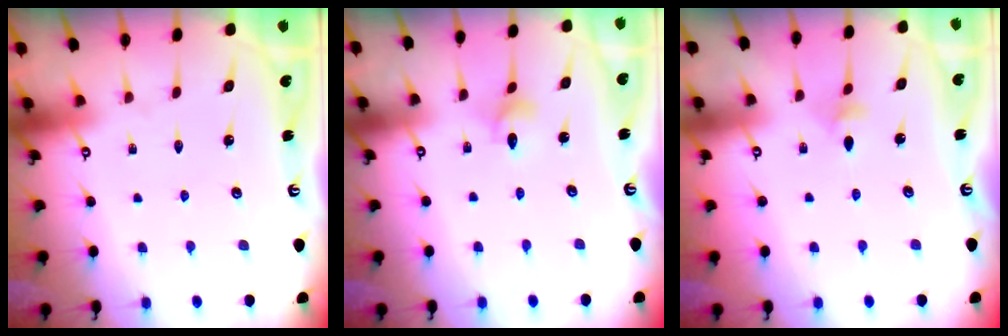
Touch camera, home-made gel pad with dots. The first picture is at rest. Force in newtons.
{"total": 3.3, "press": 3.3, "slide": 0.3}
{"total": 4.7, "press": 4.6, "slide": 0.9}